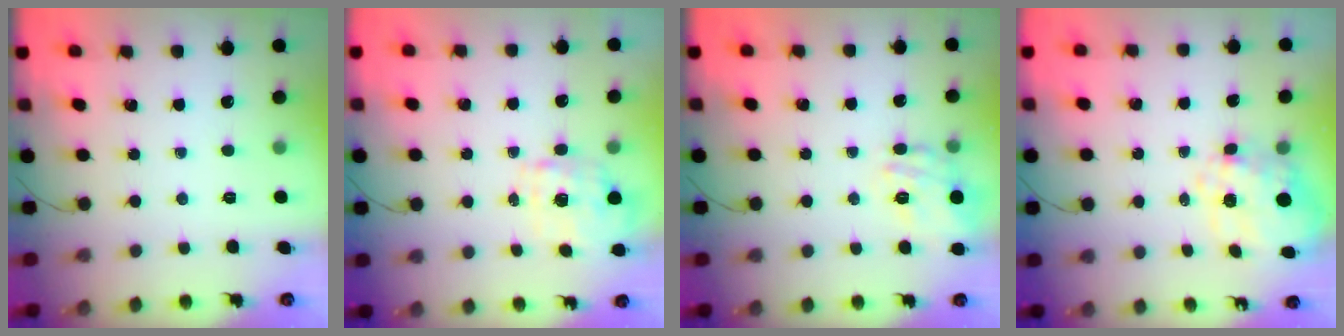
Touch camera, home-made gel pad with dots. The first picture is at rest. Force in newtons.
{"total": 1.8, "press": 1.7, "slide": 0.5}
{"total": 15.1, "press": 15.1, "slide": 1.2}
{"total": 11.0, "press": 10.8, "slide": 2.0}